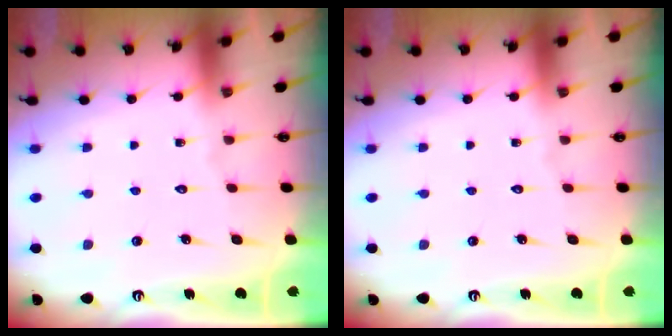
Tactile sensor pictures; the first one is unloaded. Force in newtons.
{"total": 0.0}